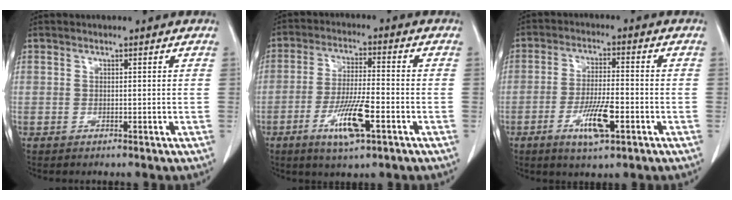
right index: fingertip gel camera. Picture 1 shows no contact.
{"total": 8.9, "force": [-3.7, 1.2, 8.0], "torque": [-0.151, -0.008, -0.065]}
{"total": 7.6, "force": [-3.0, 1.3, 6.8], "torque": [-0.128, -0.007, -0.051]}